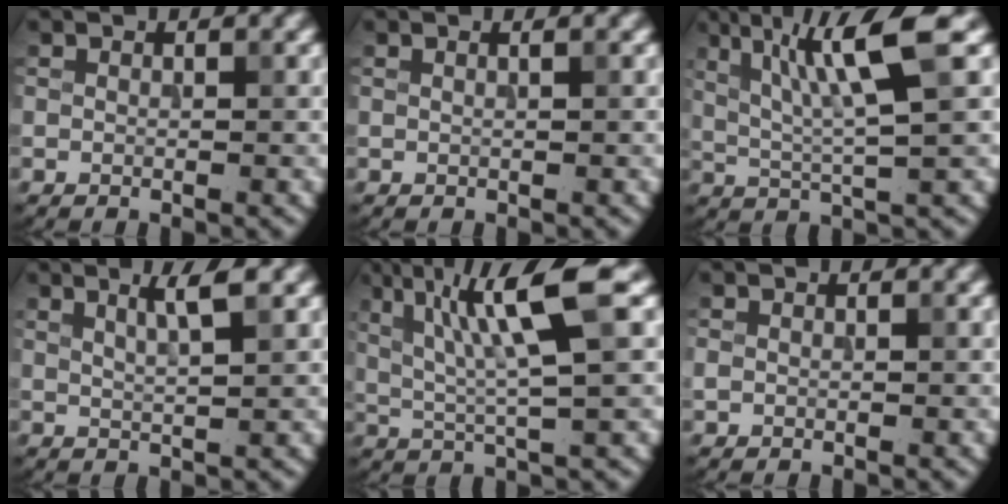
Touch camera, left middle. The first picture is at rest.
{"total": 1.0, "force": [0.5, 0.4, 0.8], "torque": [-0.005, -0.002, -0.003]}
{"total": 7.3, "force": [2.6, 0.9, 6.8], "torque": [-0.123, 0.009, 0.048]}
{"total": 2.6, "force": [1.4, 0.4, 2.1], "torque": [-0.029, 0.003, 0.021]}
{"total": 8.3, "force": [2.7, 1.0, 7.7], "torque": [-0.135, 0.012, 0.048]}
{"total": 0.7, "force": [-0.1, 0.6, 0.3], "torque": [-0.002, -0.003, -0.003]}